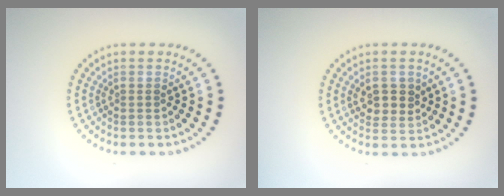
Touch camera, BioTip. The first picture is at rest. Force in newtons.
{"total": 2.5, "press": 2.4, "slide": 0.8}